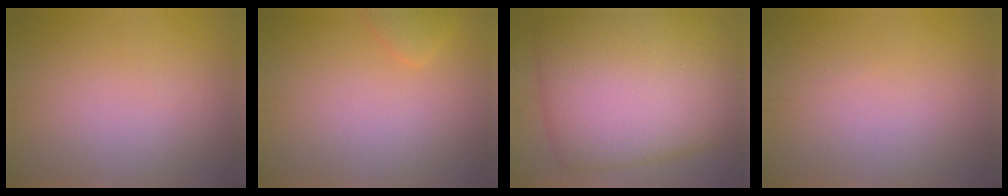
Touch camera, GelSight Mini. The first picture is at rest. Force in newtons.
{"total": 1.3, "press": 1.3, "slide": 0.1}
{"total": 13.5, "press": 13.5, "slide": 0.6}
{"total": 0.0}